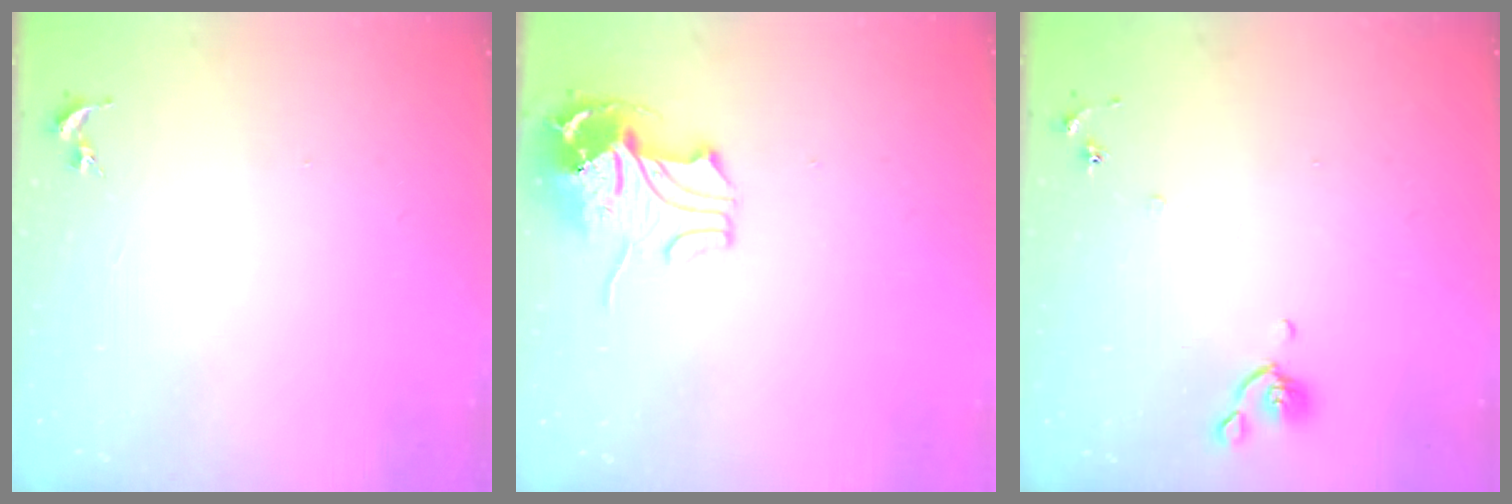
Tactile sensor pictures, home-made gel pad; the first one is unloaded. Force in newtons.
{"total": 10.9, "press": 10.9, "slide": 1.1}
{"total": 6.2, "press": 6.2, "slide": 0.8}